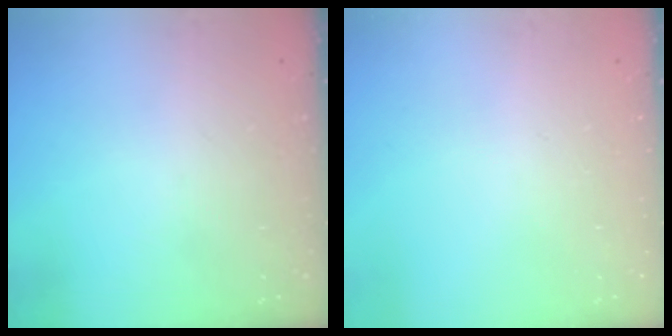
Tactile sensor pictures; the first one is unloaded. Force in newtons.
{"total": 0.0}